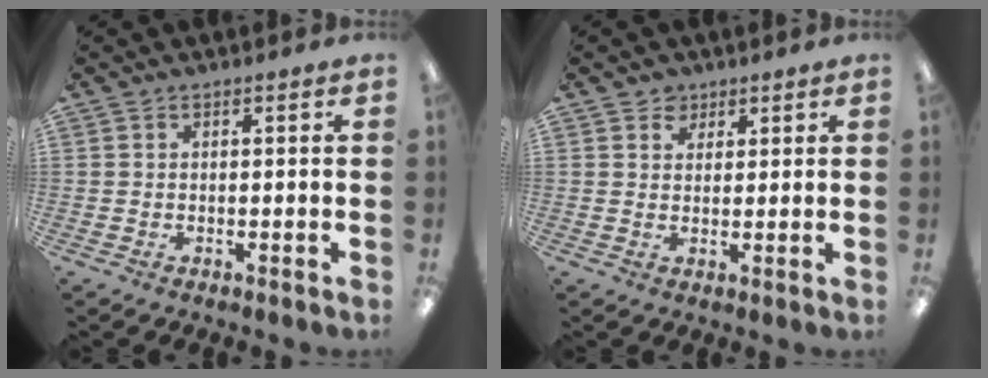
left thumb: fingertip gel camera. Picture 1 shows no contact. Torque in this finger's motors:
{"motor_torque": [-0.15, 0.03, -0.87, 0.23, -0.15]}